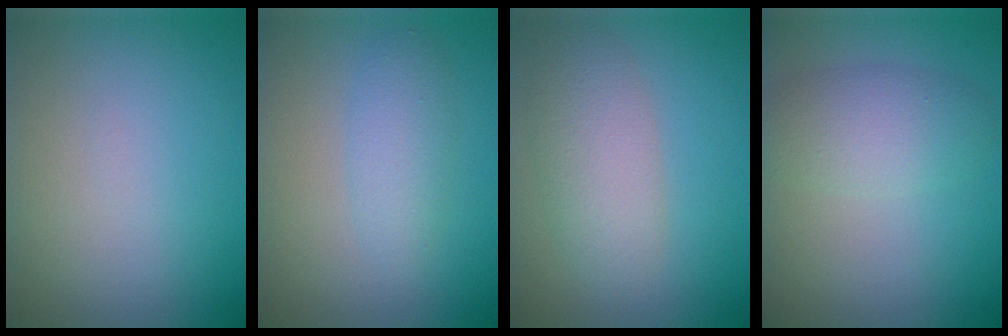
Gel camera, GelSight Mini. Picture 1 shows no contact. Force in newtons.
{"total": 2.3, "press": 2.3, "slide": 0.2}
{"total": 4.1, "press": 4.1, "slide": 0.2}
{"total": 3.8, "press": 3.8, "slide": 0.1}